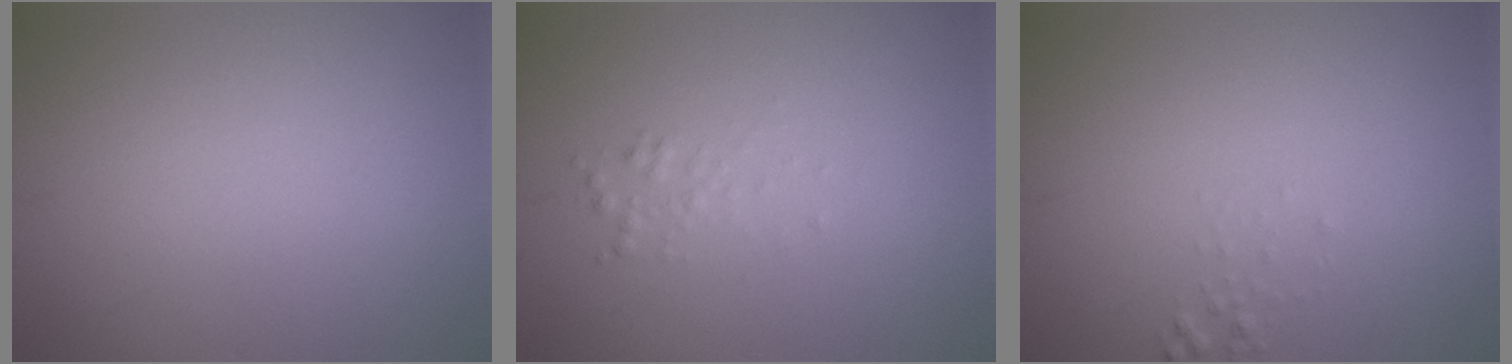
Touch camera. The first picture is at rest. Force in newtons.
{"total": 0.9, "press": 0.9, "slide": 0.0}
{"total": 0.5, "press": 0.5, "slide": 0.0}